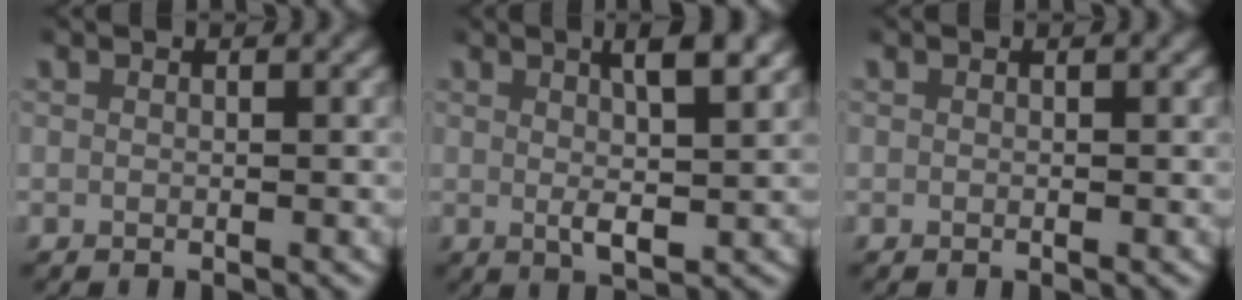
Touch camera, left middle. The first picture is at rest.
{"total": 4.6, "force": [1.4, 1.1, 4.2], "torque": [-0.066, 0.001, 0.030]}
{"total": 0.0}